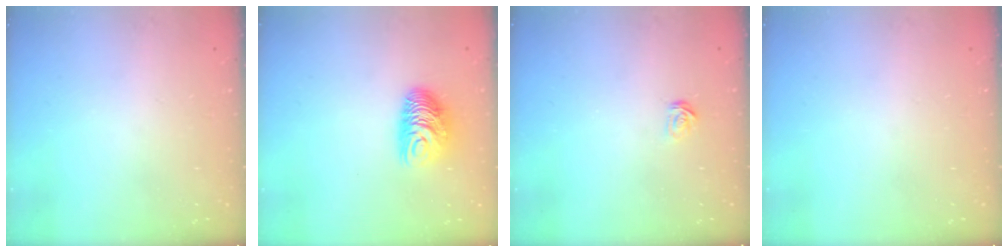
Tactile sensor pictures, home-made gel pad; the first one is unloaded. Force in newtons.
{"total": 9.5, "press": 9.5, "slide": 0.3}
{"total": 2.5, "press": 2.5, "slide": 0.2}
{"total": 0.0}